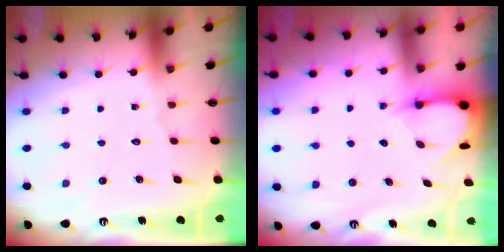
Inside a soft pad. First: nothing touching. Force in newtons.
{"total": 3.6, "press": 3.6, "slide": 0.3}